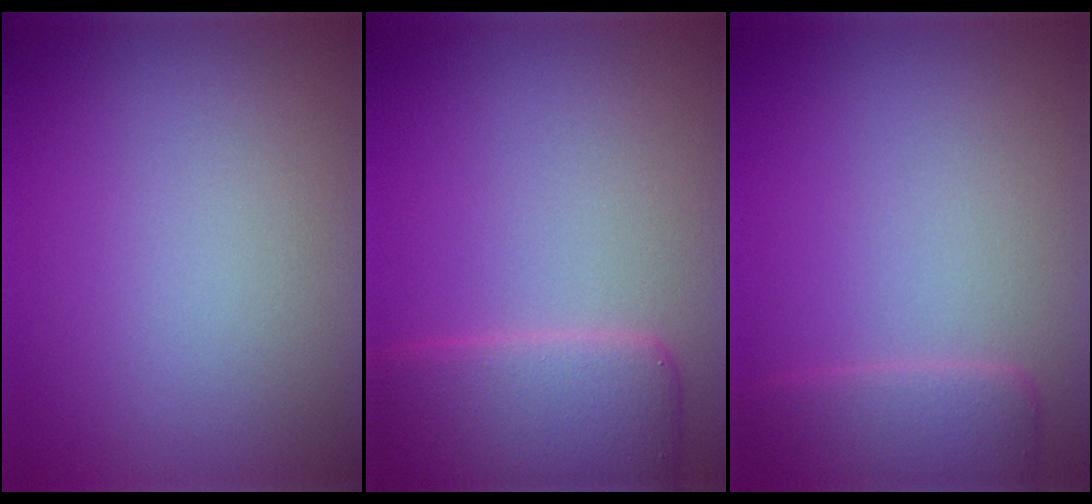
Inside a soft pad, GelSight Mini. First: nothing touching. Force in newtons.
{"total": 5.4, "press": 5.4, "slide": 0.1}
{"total": 2.4, "press": 1.7, "slide": 1.7}